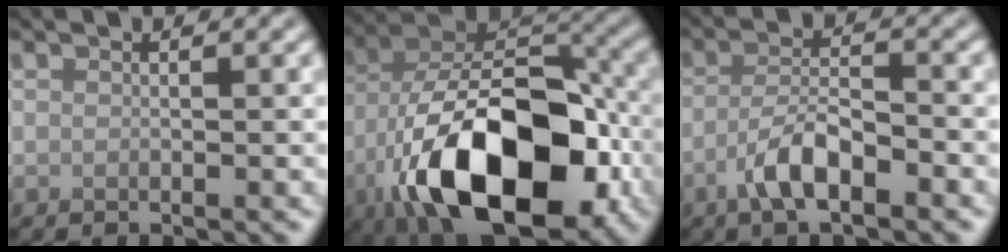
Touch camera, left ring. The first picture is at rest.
{"total": 16.1, "force": [-7.3, 7.9, 12.0], "torque": [-0.185, 0.002, -0.128]}
{"total": 4.2, "force": [-2.2, 1.4, 3.3], "torque": [-0.067, 0.006, -0.048]}